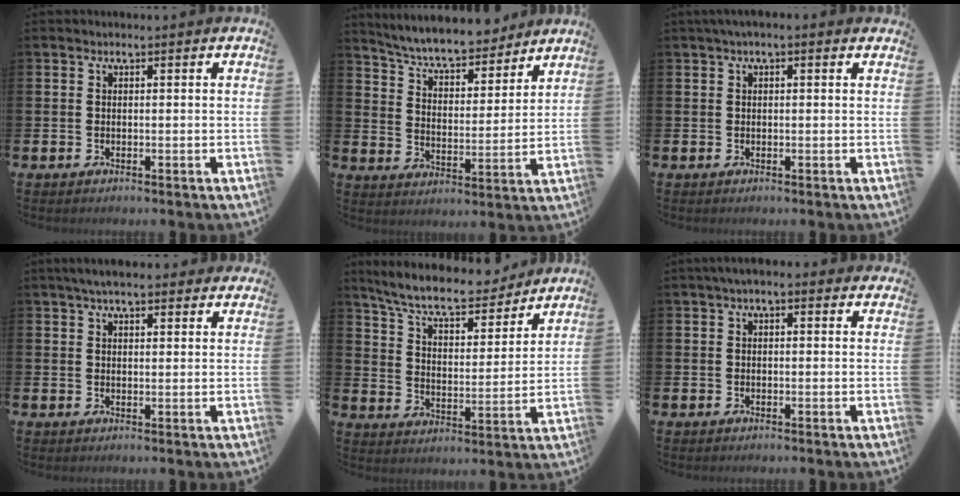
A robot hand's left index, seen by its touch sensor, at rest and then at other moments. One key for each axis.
{"total": 7.3, "fx": 6.9, "fy": 1.1, "fz": 2.0, "tx": -0.063, "ty": -0.050, "tz": 0.117}
{"total": 0.9, "fx": 0.5, "fy": 0.2, "fz": 0.7, "tx": -0.012, "ty": 0.004, "tz": 0.007}
{"total": 4.0, "fx": 3.5, "fy": 1.1, "fz": 1.7, "tx": -0.037, "ty": -0.005, "tz": 0.064}
{"total": 9.0, "fx": 8.3, "fy": 1.8, "fz": 3.2, "tx": -0.091, "ty": -0.055, "tz": 0.143}
{"total": 1.5, "fx": 1.0, "fy": 0.6, "fz": 0.9, "tx": -0.016, "ty": 0.006, "tz": 0.017}